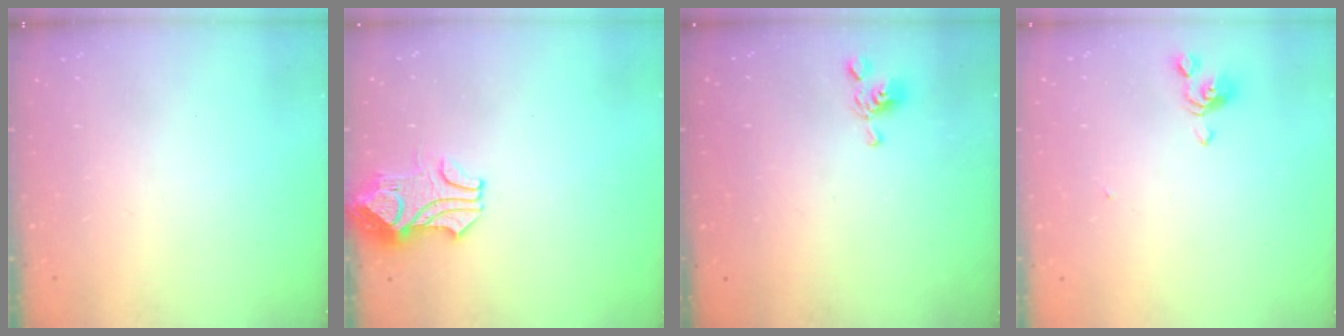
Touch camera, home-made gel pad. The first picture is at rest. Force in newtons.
{"total": 1.1, "press": 0.6, "slide": 0.9}
{"total": 5.7, "press": 5.7, "slide": 0.3}
{"total": 1.2, "press": 1.1, "slide": 0.4}